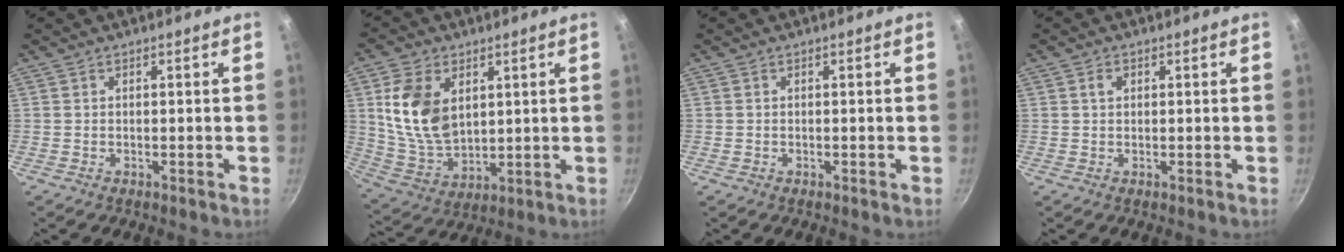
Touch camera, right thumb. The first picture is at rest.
{"total": 13.8, "force": [3.7, 9.1, 9.7], "torque": [-0.165, -0.025, 0.083]}
{"total": 0.0}
{"total": 1.5, "force": [0.5, 1.1, 0.9], "torque": [-0.011, 0.004, 0.006]}